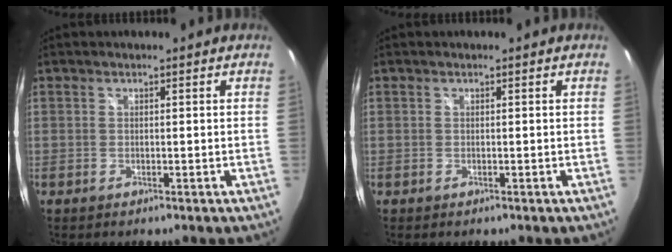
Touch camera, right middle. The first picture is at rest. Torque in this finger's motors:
{"motor_torque": [0.03, -0.32, 0.00, 0.00]}